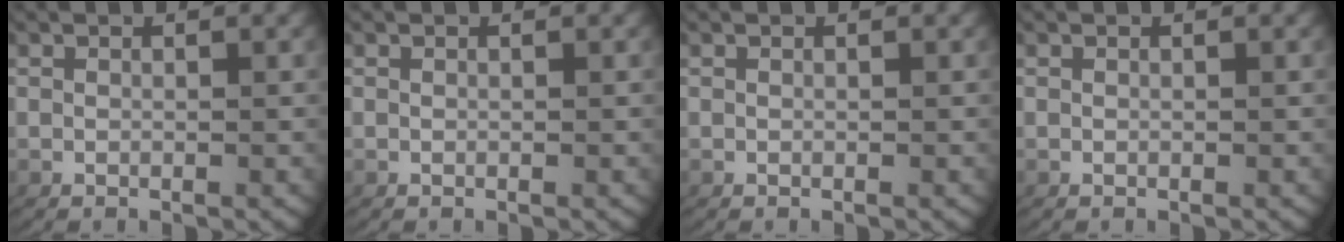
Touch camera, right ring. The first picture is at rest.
{"total": 0.0}
{"total": 0.0}
{"total": 0.0}